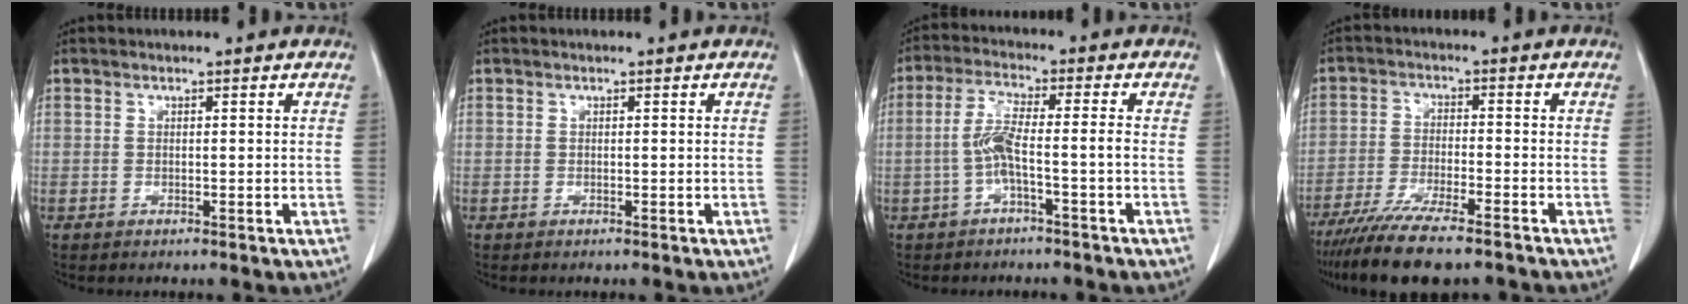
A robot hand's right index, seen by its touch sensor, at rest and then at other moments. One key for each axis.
{"total": 0.0}
{"total": 5.3, "fx": -1.5, "fy": 0.0, "fz": 5.1, "tx": -0.105, "ty": 0.015, "tz": -0.025}
{"total": 12.7, "fx": -10.4, "fy": 1.5, "fz": 7.2, "tx": -0.121, "ty": -0.029, "tz": -0.167}